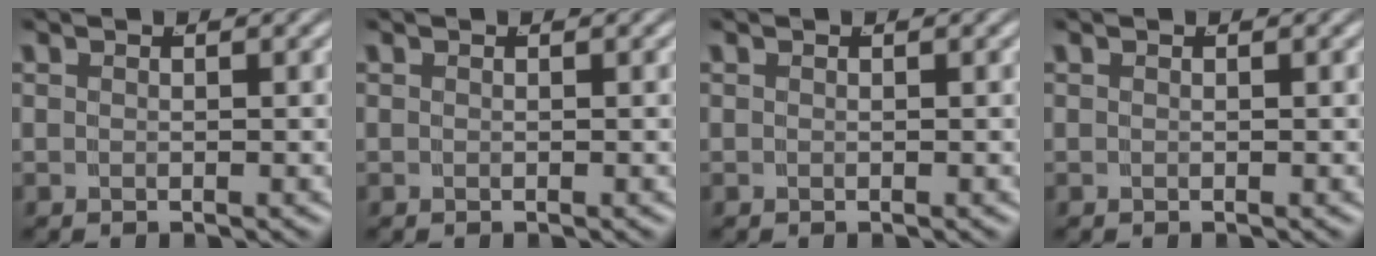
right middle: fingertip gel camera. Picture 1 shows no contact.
{"total": 0.0}
{"total": 0.0}
{"total": 0.0}